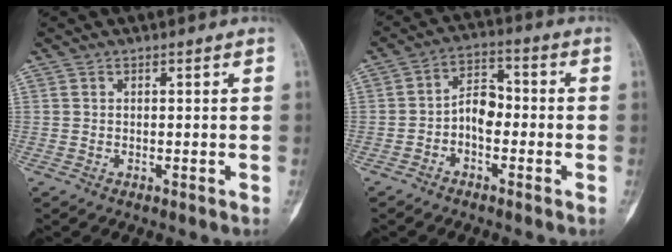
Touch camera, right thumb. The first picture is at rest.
{"total": 6.0, "force": [-1.7, 3.9, 4.3], "torque": [-0.055, 0.032, -0.041]}